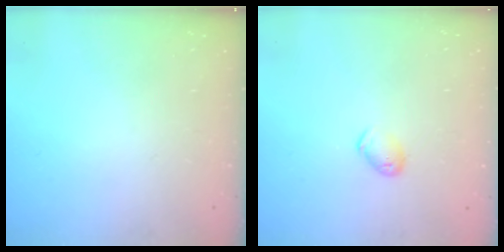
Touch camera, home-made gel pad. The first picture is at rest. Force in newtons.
{"total": 5.3, "press": 5.2, "slide": 0.6}